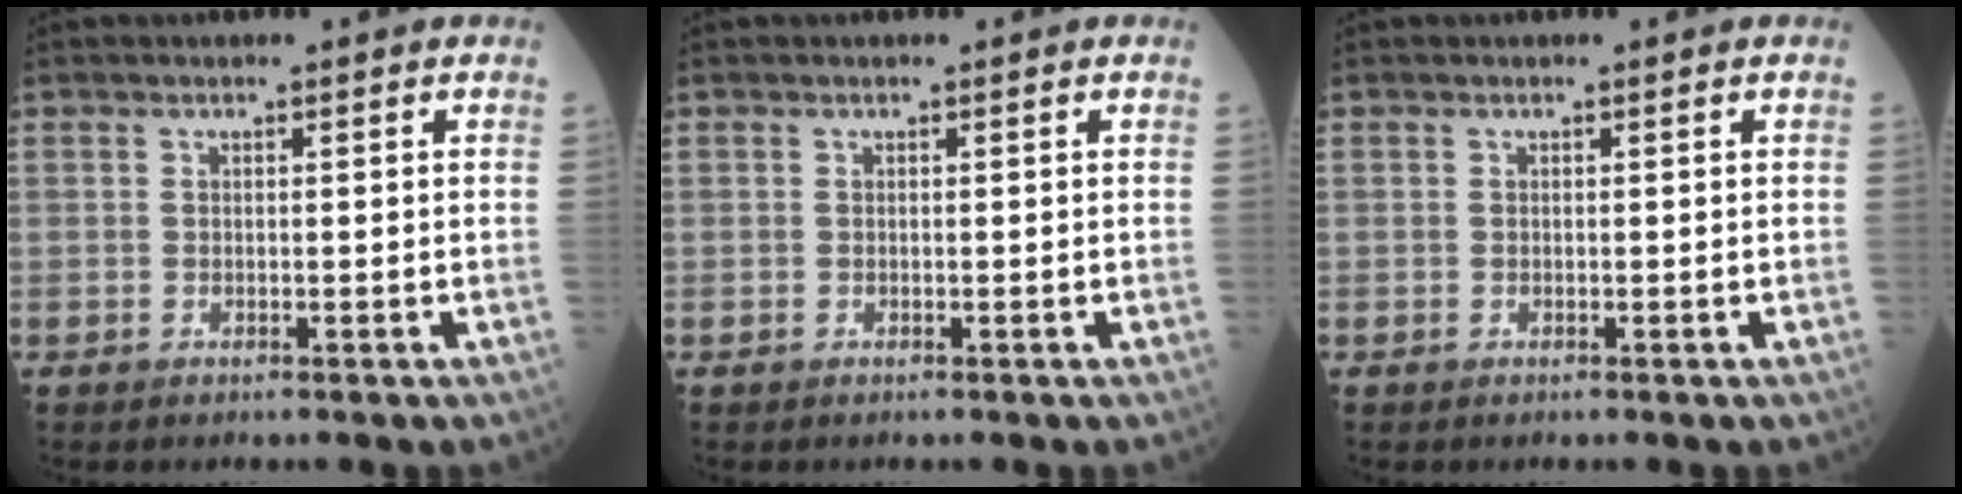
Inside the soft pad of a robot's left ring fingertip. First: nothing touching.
{"total": 0.0}
{"total": 0.0}